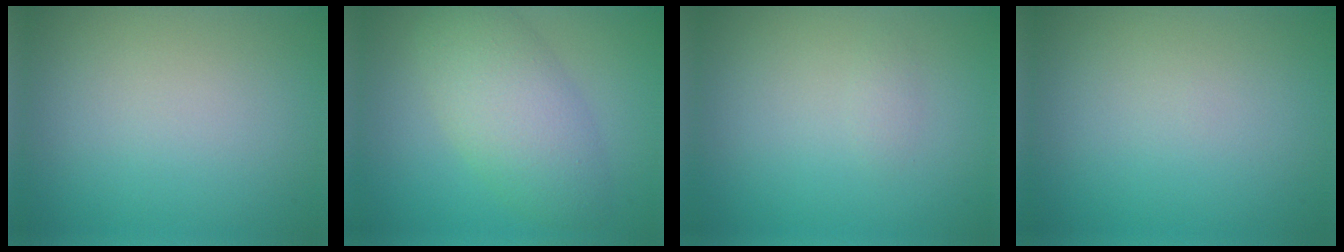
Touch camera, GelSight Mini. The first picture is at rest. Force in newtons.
{"total": 5.6, "press": 5.5, "slide": 0.2}
{"total": 0.7, "press": 0.7, "slide": 0.0}
{"total": 0.0}